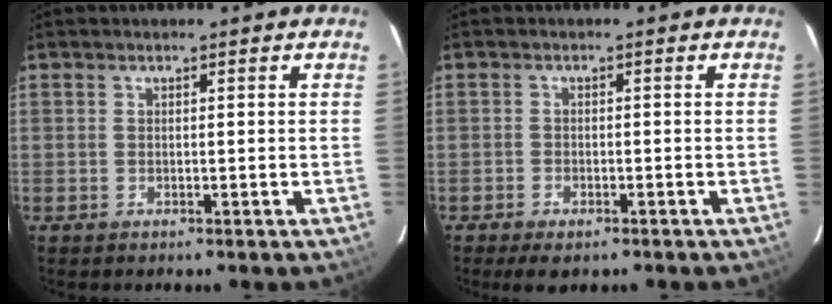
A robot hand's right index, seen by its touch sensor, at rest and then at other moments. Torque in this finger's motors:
{"motor_torque": [0.37, -0.27, 0.25, 0.02]}